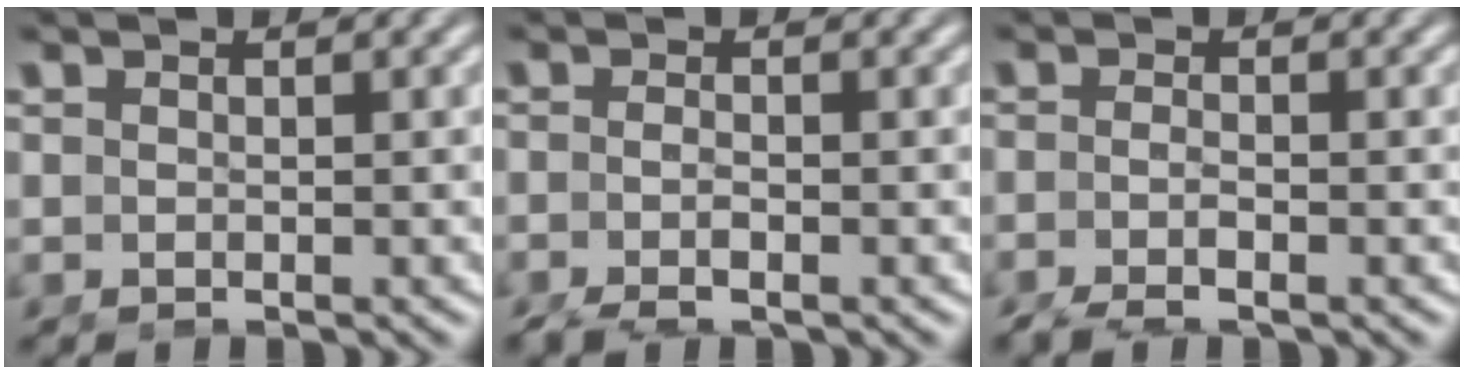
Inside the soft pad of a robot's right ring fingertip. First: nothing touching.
{"total": 2.9, "force": [-2.0, 1.3, 1.7], "torque": [-0.039, -0.012, -0.031]}
{"total": 2.9, "force": [-2.0, 1.0, 1.8], "torque": [-0.040, -0.013, -0.031]}